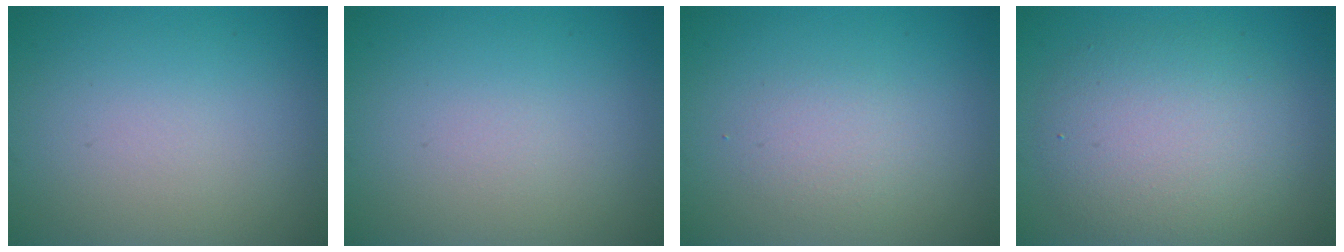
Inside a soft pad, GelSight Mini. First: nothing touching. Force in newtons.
{"total": 0.0}
{"total": 1.6, "press": 1.6, "slide": 0.0}
{"total": 5.9, "press": 5.8, "slide": 0.5}